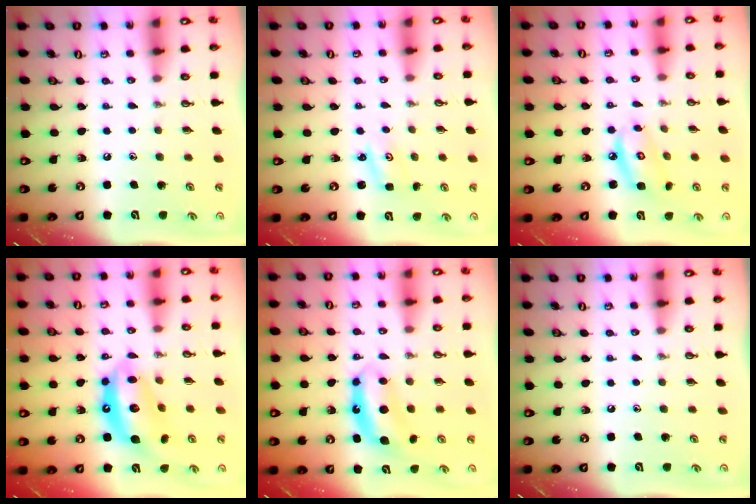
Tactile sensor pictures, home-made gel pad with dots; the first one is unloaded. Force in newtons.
{"total": 2.2, "press": 2.2, "slide": 0.3}
{"total": 7.3, "press": 7.3, "slide": 0.5}
{"total": 13.5, "press": 13.5, "slide": 1.2}
{"total": 7.7, "press": 7.7, "slide": 0.3}
{"total": 0.0}